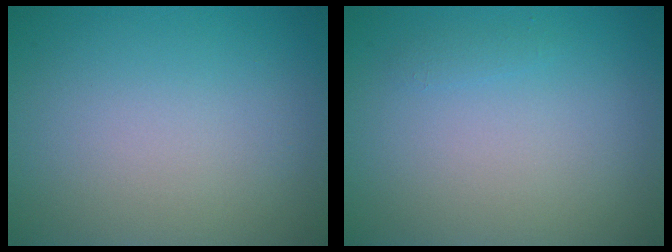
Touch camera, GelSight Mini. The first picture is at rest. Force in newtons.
{"total": 0.5, "press": 0.5, "slide": 0.1}